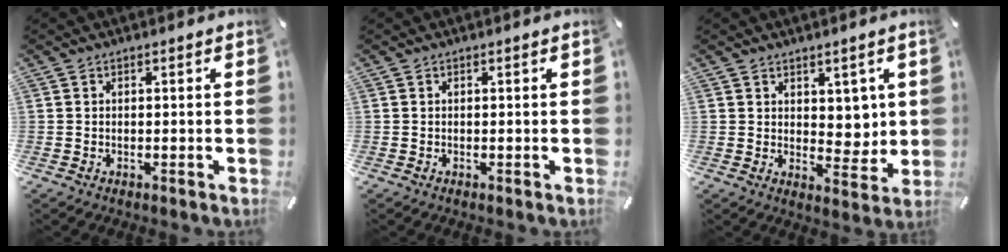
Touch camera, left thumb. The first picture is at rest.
{"total": 0.0}
{"total": 6.2, "force": [2.7, 4.8, 2.9], "torque": [-0.019, -0.021, 0.047]}